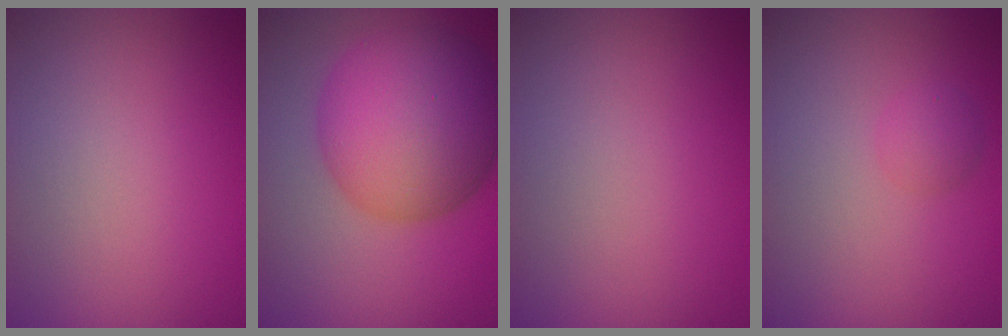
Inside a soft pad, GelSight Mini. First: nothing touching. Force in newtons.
{"total": 11.1, "press": 11.1, "slide": 0.3}
{"total": 0.0}
{"total": 1.2, "press": 1.2, "slide": 0.1}